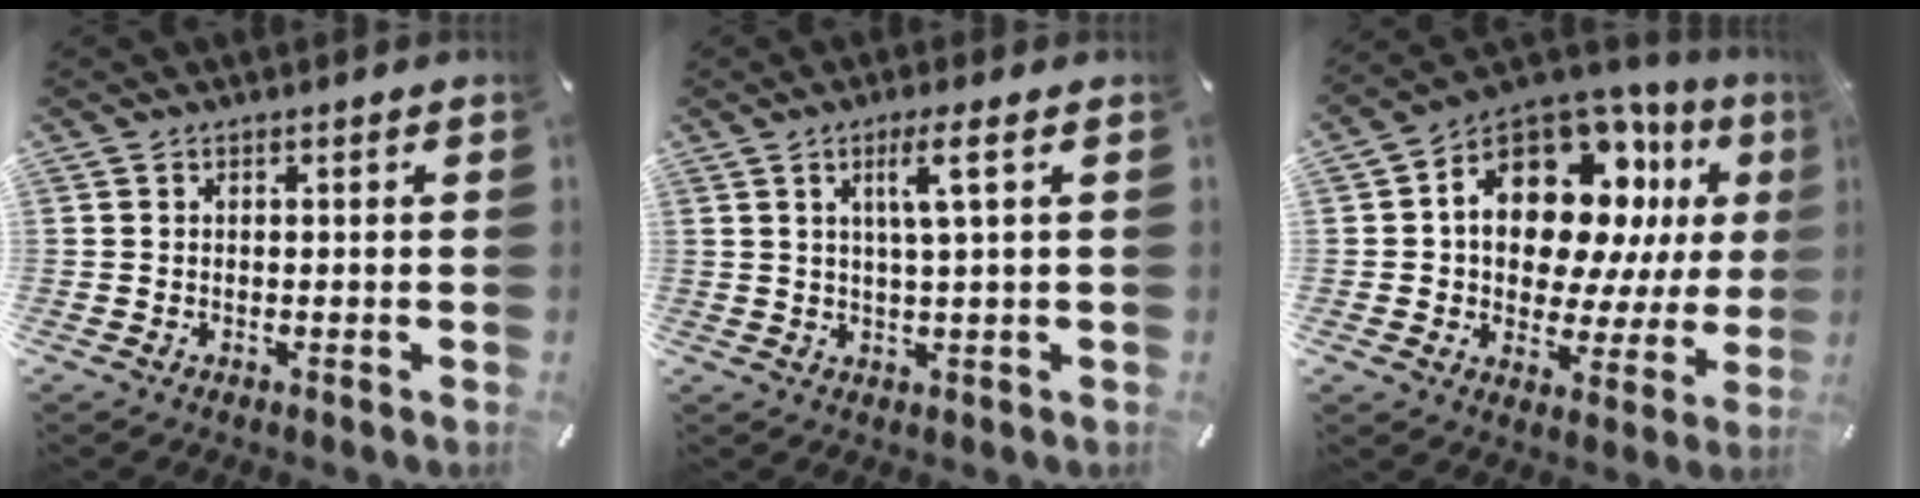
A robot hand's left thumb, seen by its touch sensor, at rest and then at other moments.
{"total": 6.2, "force": [2.1, 0.3, 5.9], "torque": [-0.120, 0.000, 0.031]}
{"total": 19.6, "force": [7.3, 12.2, 13.4], "torque": [-0.225, -0.051, 0.121]}